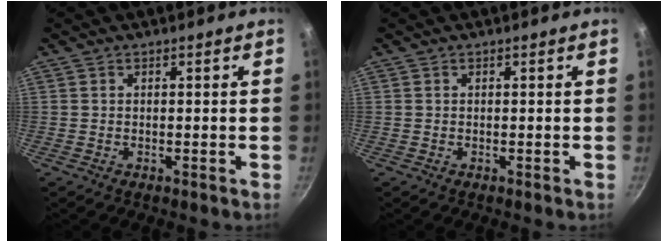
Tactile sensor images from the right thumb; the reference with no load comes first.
{"total": 0.0}